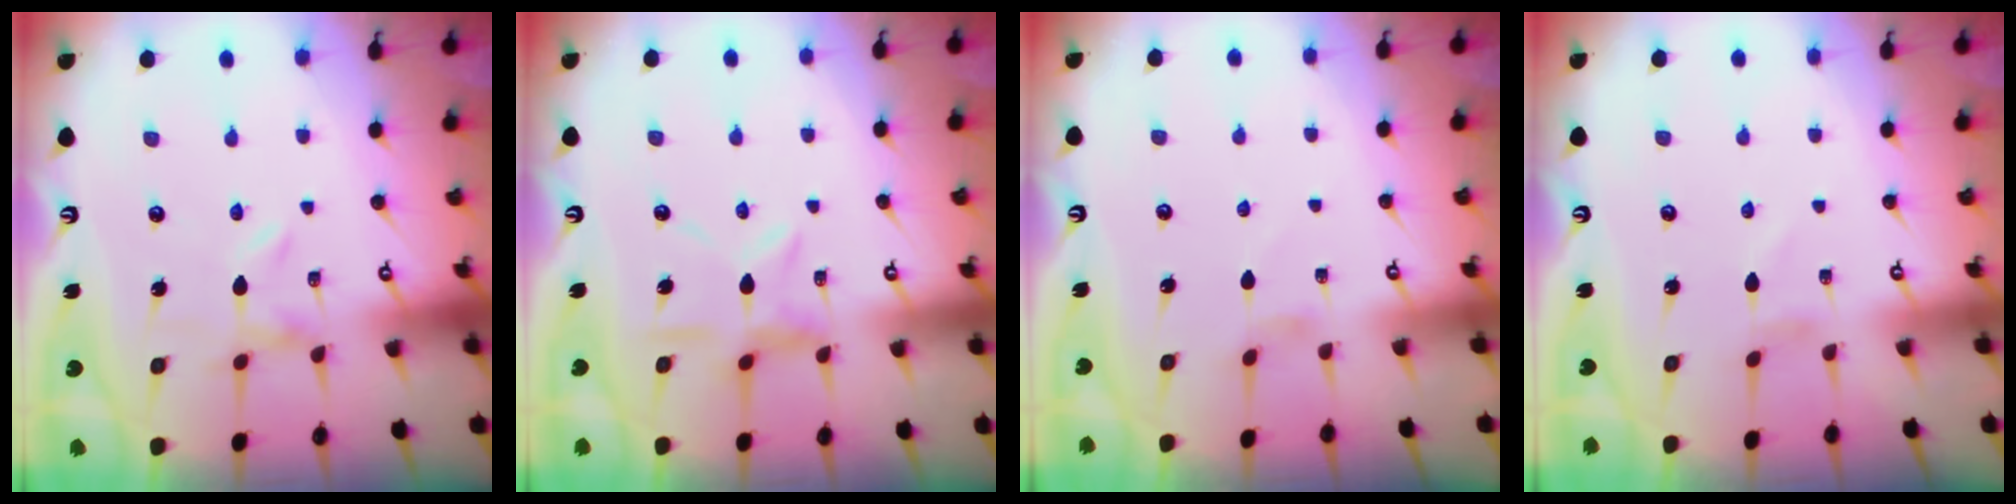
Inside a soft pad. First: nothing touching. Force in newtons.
{"total": 7.3, "press": 7.2, "slide": 0.6}
{"total": 1.6, "press": 1.6, "slide": 0.5}
{"total": 0.7, "press": 0.7, "slide": 0.2}